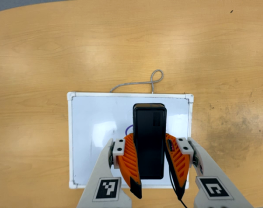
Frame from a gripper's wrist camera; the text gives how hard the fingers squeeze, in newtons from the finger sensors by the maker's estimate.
{"total": 9.7, "left": 8.4, "right": 11.0}